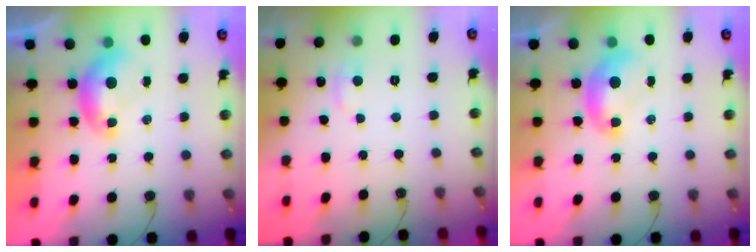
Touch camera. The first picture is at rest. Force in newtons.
{"total": 1.0, "press": 0.5, "slide": 0.8}
{"total": 1.3, "press": 1.3, "slide": 0.1}